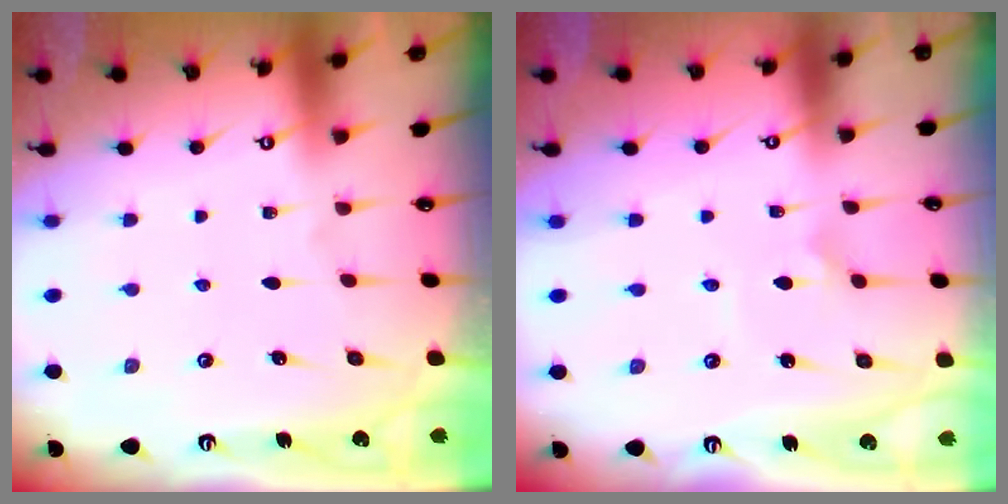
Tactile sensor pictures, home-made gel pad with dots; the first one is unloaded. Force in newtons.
{"total": 2.1, "press": 2.1, "slide": 0.1}